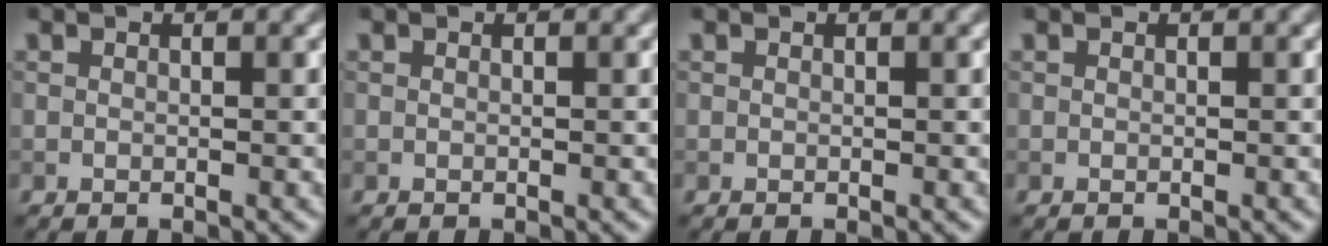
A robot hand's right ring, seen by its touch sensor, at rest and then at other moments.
{"total": 0.0}
{"total": 0.0}
{"total": 0.0}